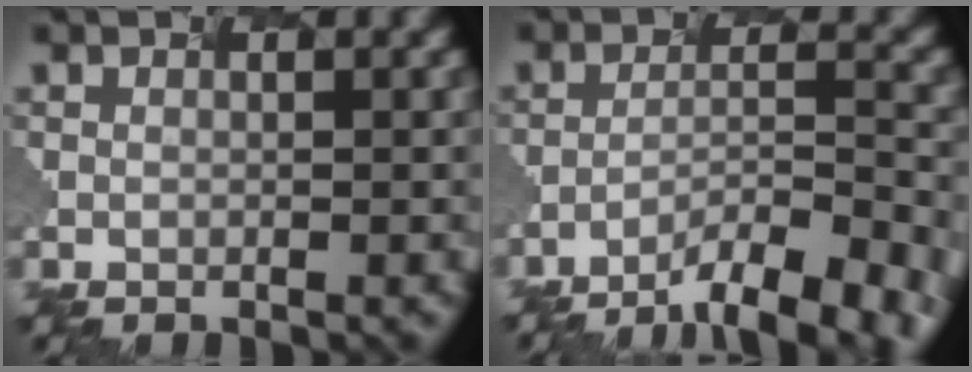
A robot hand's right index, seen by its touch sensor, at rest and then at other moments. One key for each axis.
{"total": 9.6, "fx": -8.2, "fy": 1.0, "fz": 4.9, "tx": -0.096, "ty": -0.010, "tz": -0.089}